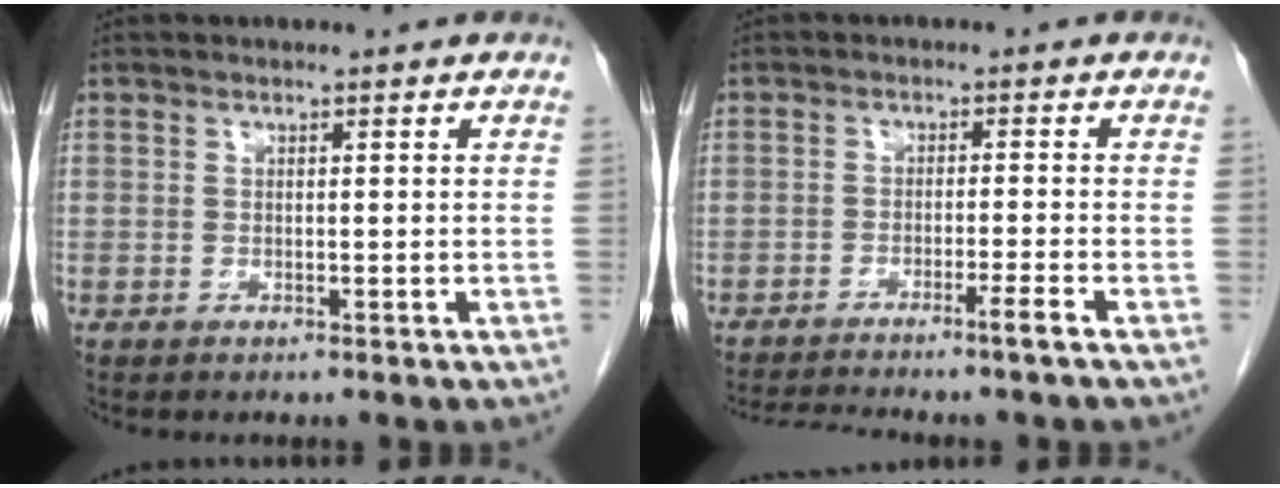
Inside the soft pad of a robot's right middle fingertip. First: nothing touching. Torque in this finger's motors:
{"motor_torque": [0.41, -0.32, 0.02, 0.02]}